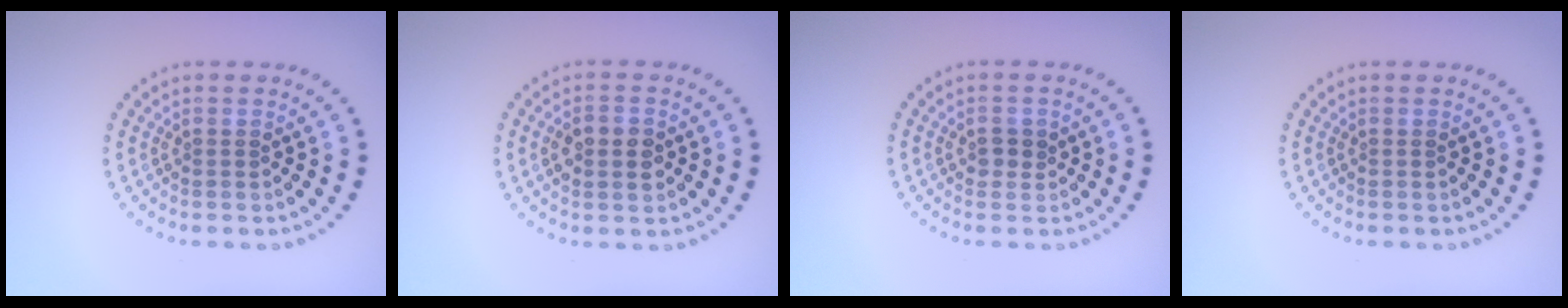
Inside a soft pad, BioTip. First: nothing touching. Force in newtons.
{"total": 3.0, "press": 3.0, "slide": 0.1}
{"total": 1.3, "press": 1.3, "slide": 0.4}
{"total": 0.0}